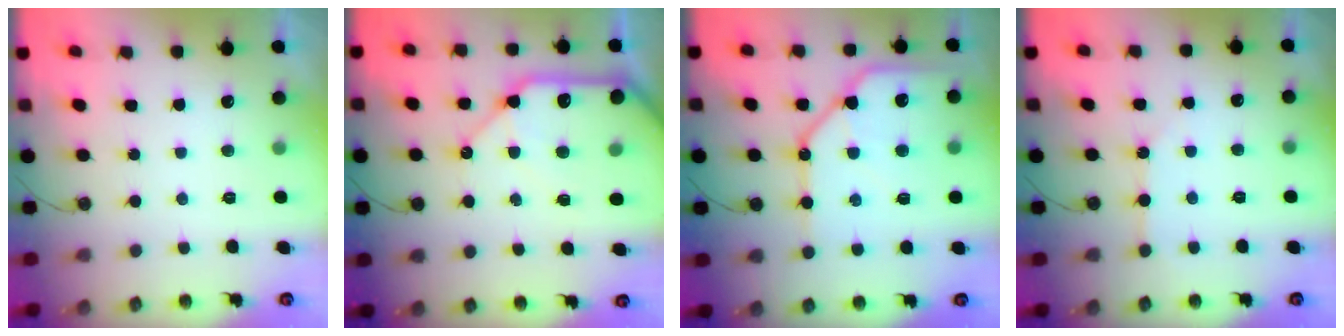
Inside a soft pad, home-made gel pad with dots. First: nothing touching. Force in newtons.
{"total": 18.1, "press": 18.0, "slide": 2.3}
{"total": 15.6, "press": 15.4, "slide": 1.8}
{"total": 2.4, "press": 2.4, "slide": 0.4}